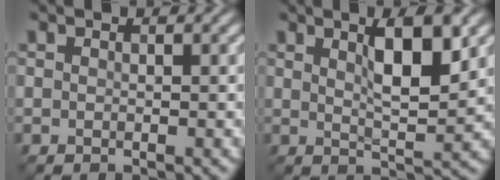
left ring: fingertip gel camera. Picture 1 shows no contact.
{"total": 5.8, "force": [2.3, 1.4, 5.2], "torque": [-0.076, 0.000, 0.036]}